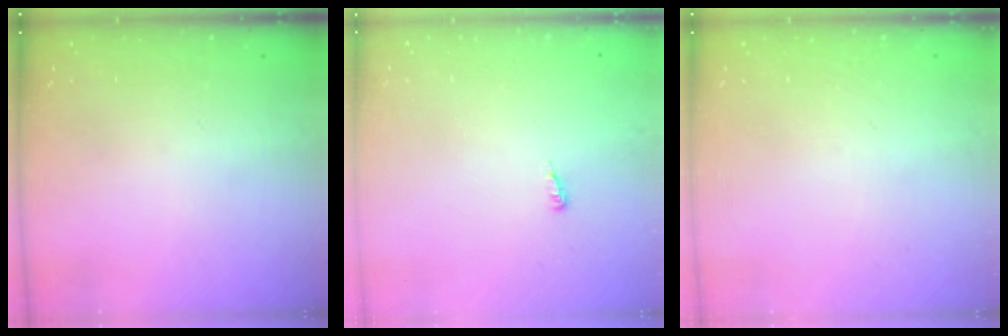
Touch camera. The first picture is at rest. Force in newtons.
{"total": 3.5, "press": 3.5, "slide": 0.3}
{"total": 0.0}